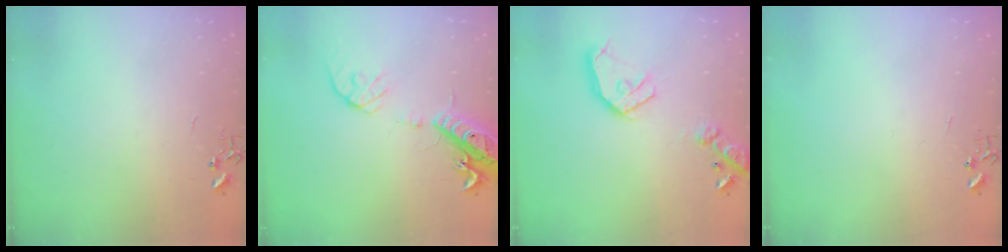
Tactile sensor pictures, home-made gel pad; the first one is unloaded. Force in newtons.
{"total": 16.0, "press": 15.7, "slide": 3.3}
{"total": 16.6, "press": 16.4, "slide": 2.5}
{"total": 0.0}